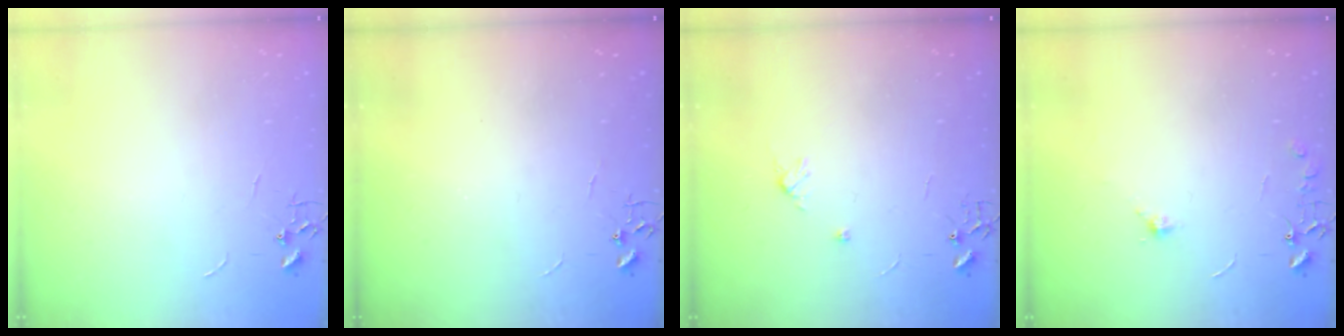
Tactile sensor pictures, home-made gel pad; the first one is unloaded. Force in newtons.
{"total": 0.0}
{"total": 5.6, "press": 5.6, "slide": 0.6}
{"total": 6.8, "press": 6.8, "slide": 0.8}